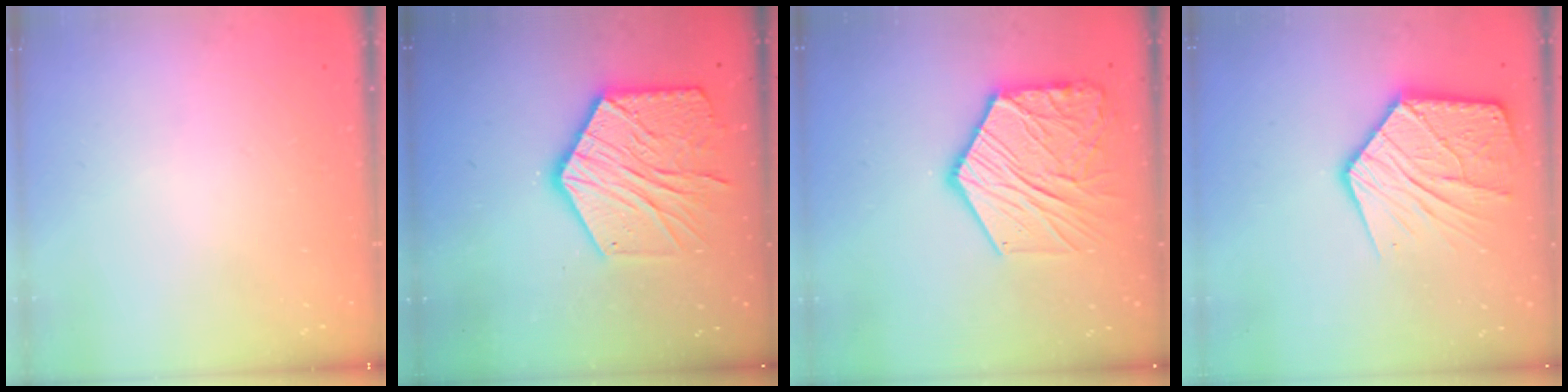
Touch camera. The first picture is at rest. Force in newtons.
{"total": 19.6, "press": 19.5, "slide": 1.6}
{"total": 17.8, "press": 17.8, "slide": 1.4}
{"total": 18.7, "press": 18.7, "slide": 1.7}